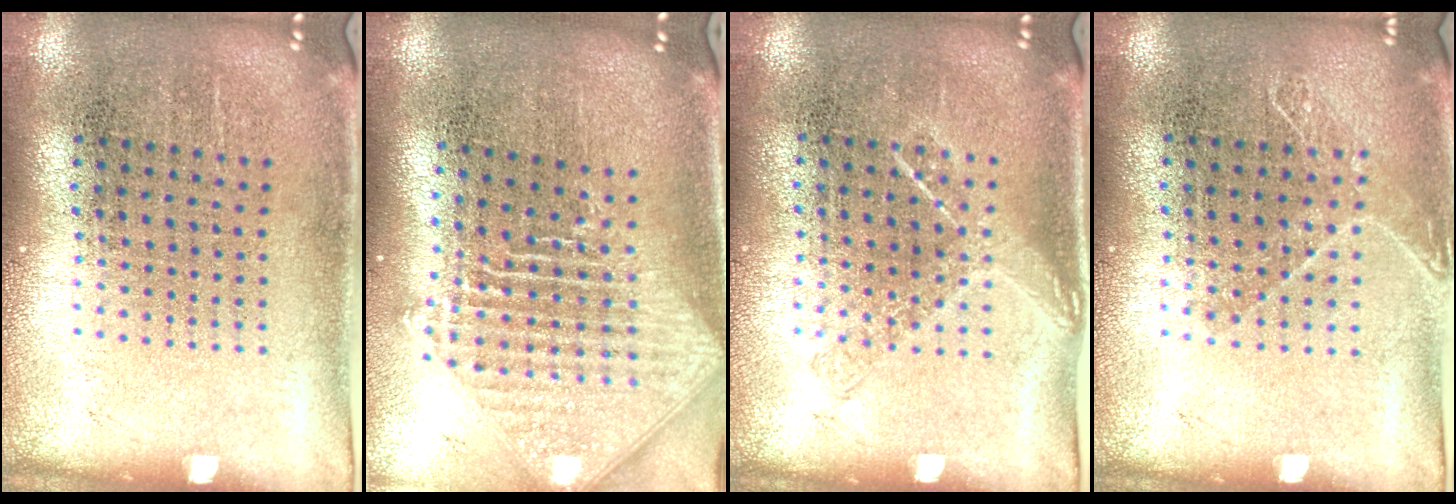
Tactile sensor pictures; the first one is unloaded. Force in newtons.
{"total": 2.3, "press": 1.8, "slide": 1.4}
{"total": 1.2, "press": 1.0, "slide": 0.6}
{"total": 1.0, "press": 0.9, "slide": 0.3}